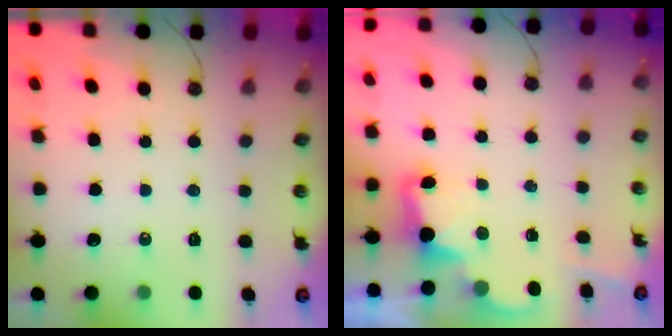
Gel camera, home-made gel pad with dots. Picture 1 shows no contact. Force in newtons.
{"total": 3.2, "press": 3.2, "slide": 0.7}